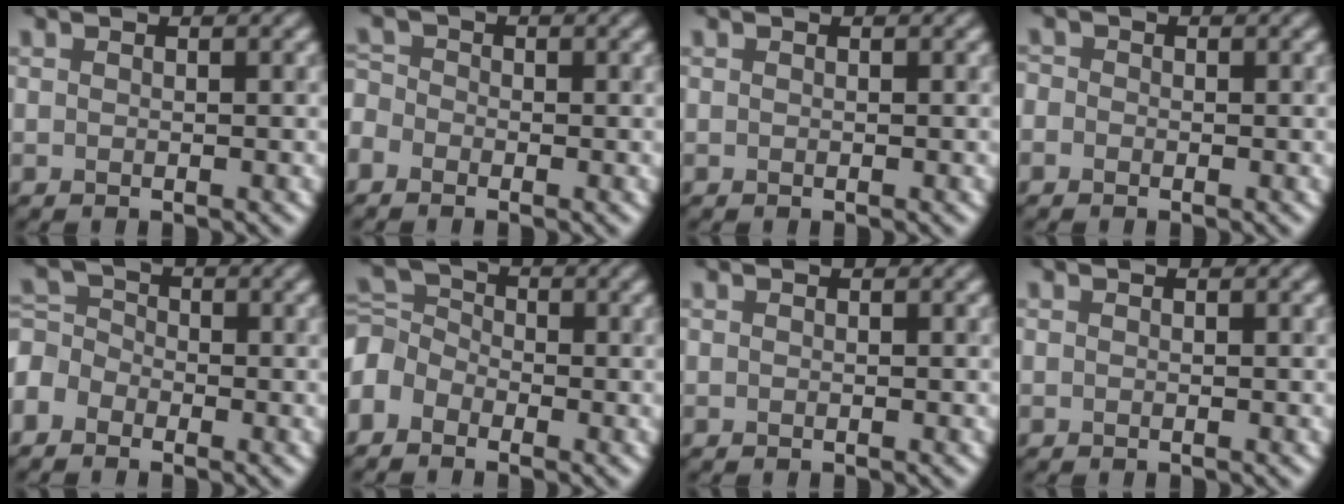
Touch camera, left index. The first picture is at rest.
{"total": 1.7, "force": [-1.3, 1.0, 0.5], "torque": [-0.013, 0.007, -0.030]}
{"total": 0.0}
{"total": 0.9, "force": [-0.3, 0.8, 0.1], "torque": [0.005, 0.003, -0.016]}
{"total": 2.7, "force": [-1.6, 2.0, 0.8], "torque": [-0.019, 0.008, -0.041]}
{"total": 3.3, "force": [-1.9, 2.4, 1.2], "torque": [-0.031, 0.011, -0.056]}
{"total": 0.0}
{"total": 0.0}